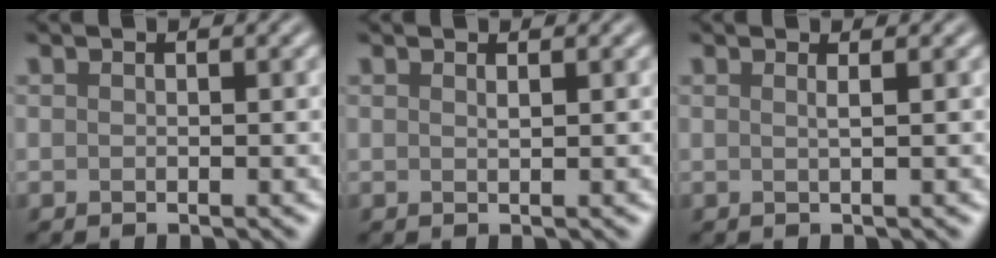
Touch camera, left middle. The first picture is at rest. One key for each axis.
{"total": 0.5, "fx": 0.4, "fy": 0.1, "fz": 0.4, "tx": -0.001, "ty": -0.001, "tz": 0.006}
{"total": 1.2, "fx": 0.4, "fy": 0.5, "fz": 1.0, "tx": -0.010, "ty": -0.001, "tz": -0.005}